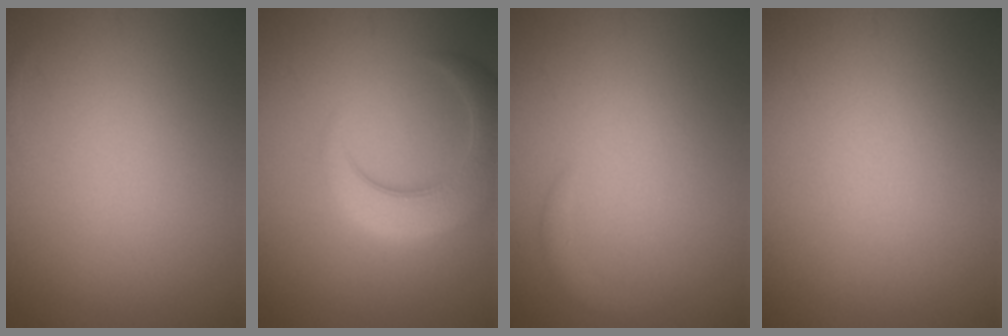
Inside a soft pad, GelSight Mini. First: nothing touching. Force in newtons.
{"total": 6.3, "press": 6.3, "slide": 0.6}
{"total": 1.1, "press": 1.1, "slide": 0.1}
{"total": 0.0}